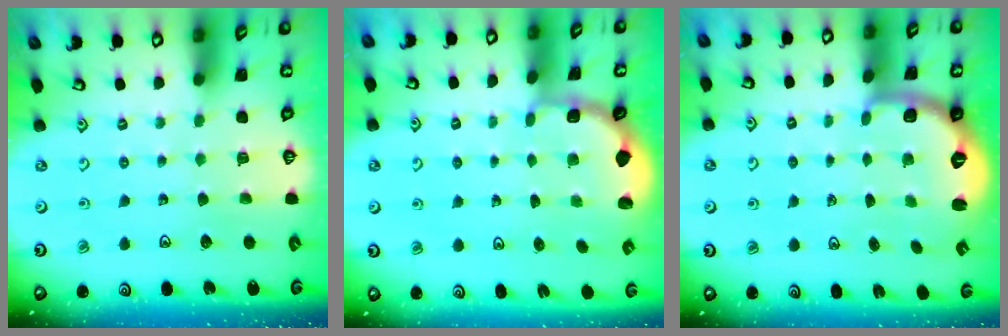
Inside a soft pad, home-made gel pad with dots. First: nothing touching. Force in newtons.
{"total": 1.7, "press": 1.5, "slide": 0.7}
{"total": 2.8, "press": 1.7, "slide": 2.1}